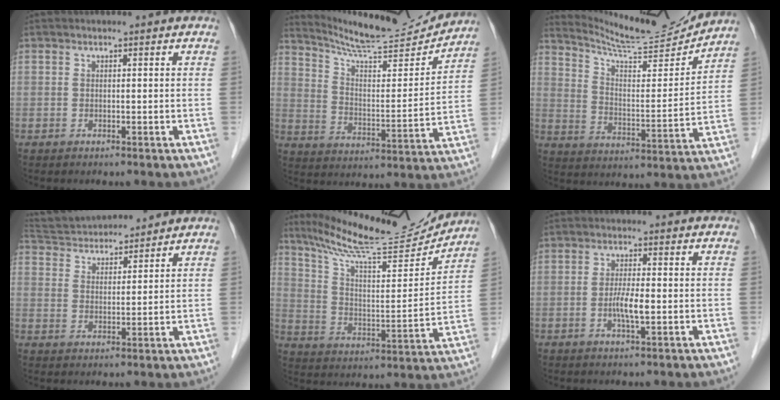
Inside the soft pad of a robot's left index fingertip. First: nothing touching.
{"total": 16.1, "force": [15.5, 0.5, 4.3], "torque": [-0.081, -0.032, 0.234]}
{"total": 14.3, "force": [13.9, -0.4, 3.2], "torque": [-0.065, -0.030, 0.217]}
{"total": 12.3, "force": [11.5, 2.4, 3.6], "torque": [-0.071, 0.031, 0.195]}
{"total": 17.6, "force": [16.6, 0.4, 6.1], "torque": [-0.114, -0.037, 0.259]}
{"total": 3.6, "force": [-1.6, 0.3, 3.2], "torque": [-0.065, -0.008, -0.031]}